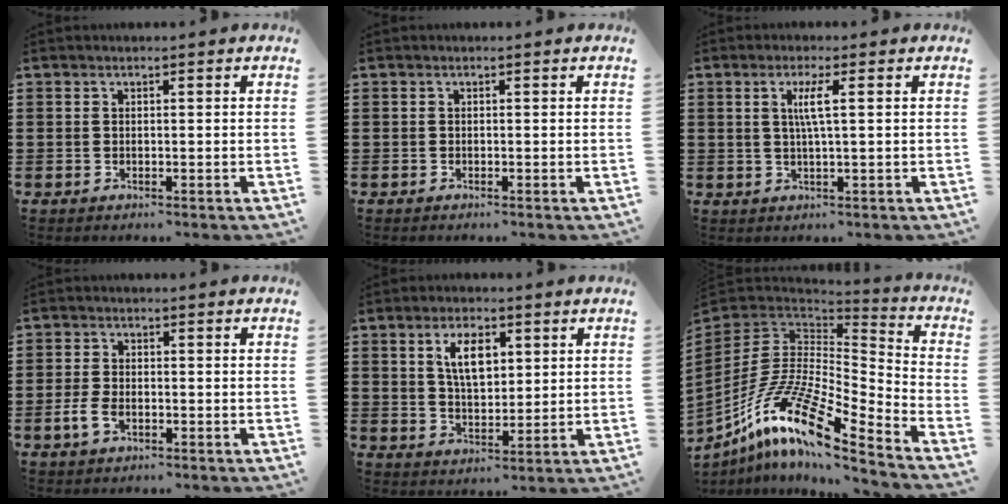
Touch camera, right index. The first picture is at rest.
{"total": 0.0}
{"total": 3.4, "force": [0.5, -0.1, 3.3], "torque": [-0.074, -0.005, 0.002]}
{"total": 3.0, "force": [-1.4, 1.6, 2.1], "torque": [-0.052, -0.003, -0.029]}
{"total": 6.0, "force": [2.1, 3.0, 4.8], "torque": [-0.088, 0.005, 0.031]}
{"total": 15.9, "force": [-10.0, 4.2, 11.6], "torque": [-0.252, 0.005, -0.198]}